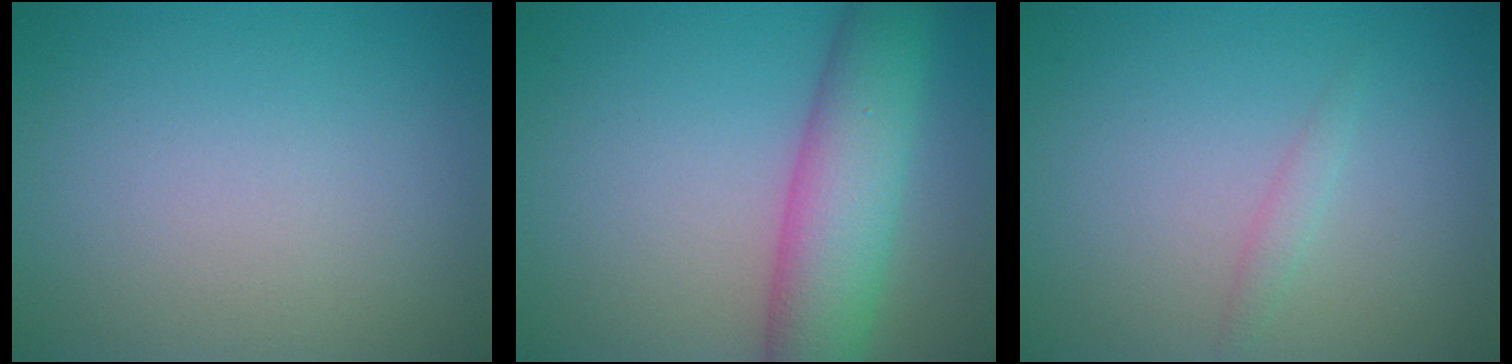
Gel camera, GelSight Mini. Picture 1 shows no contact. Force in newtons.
{"total": 7.5, "press": 7.5, "slide": 0.2}
{"total": 1.0, "press": 1.0, "slide": 0.1}